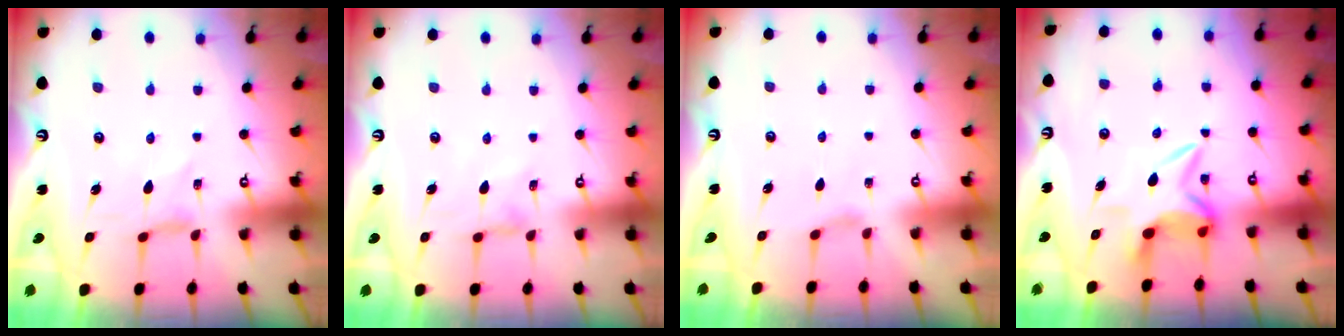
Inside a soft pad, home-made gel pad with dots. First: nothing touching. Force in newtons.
{"total": 0.0}
{"total": 1.0, "press": 1.0, "slide": 0.3}
{"total": 7.6, "press": 7.5, "slide": 1.0}